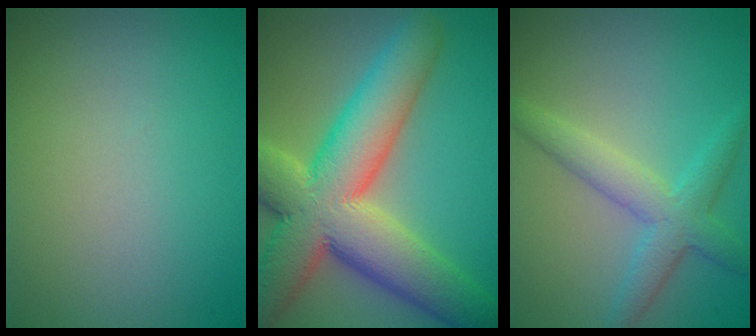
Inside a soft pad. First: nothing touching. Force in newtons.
{"total": 13.1, "press": 13.1, "slide": 0.8}
{"total": 3.9, "press": 3.9, "slide": 0.1}